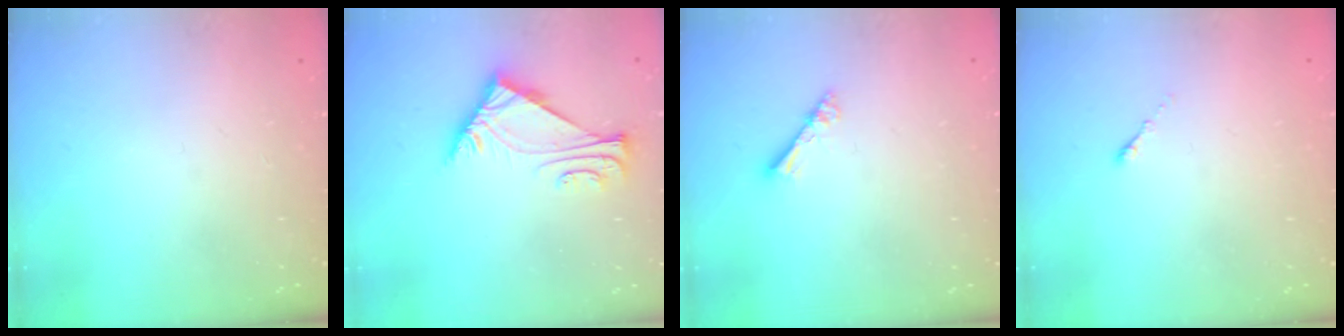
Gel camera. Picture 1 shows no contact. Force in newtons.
{"total": 6.2, "press": 6.1, "slide": 1.0}
{"total": 2.8, "press": 2.8, "slide": 0.2}
{"total": 0.0}